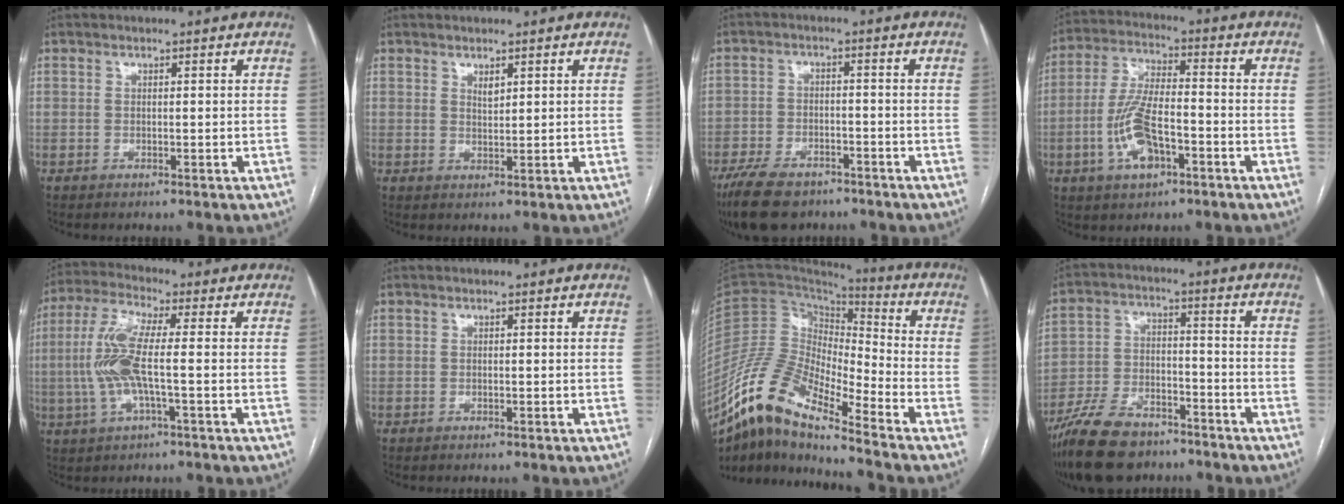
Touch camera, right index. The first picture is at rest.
{"total": 1.4, "force": [0.9, 0.5, 0.9], "torque": [-0.017, -0.004, 0.020]}
{"total": 10.7, "force": [-8.1, 4.6, 5.3], "torque": [-0.099, -0.010, -0.131]}
{"total": 10.3, "force": [-3.7, 3.7, 8.9], "torque": [-0.194, 0.005, -0.067]}
{"total": 9.7, "force": [-1.1, 1.3, 9.5], "torque": [-0.213, 0.009, -0.027]}
{"total": 0.0}
{"total": 14.4, "force": [-11.0, 2.8, 8.9], "torque": [-0.183, 0.017, -0.206]}
{"total": 14.0, "force": [-10.8, 5.7, 6.9], "torque": [-0.135, -0.008, -0.190]}